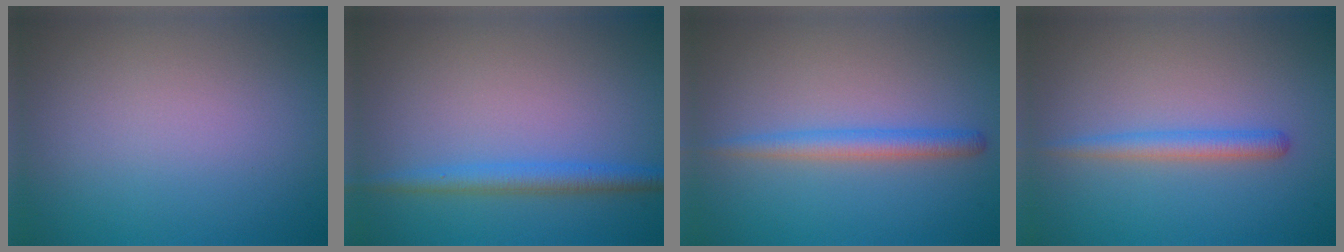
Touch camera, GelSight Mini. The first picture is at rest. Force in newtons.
{"total": 2.4, "press": 2.4, "slide": 0.2}
{"total": 2.2, "press": 2.2, "slide": 0.2}
{"total": 1.9, "press": 1.9, "slide": 0.0}